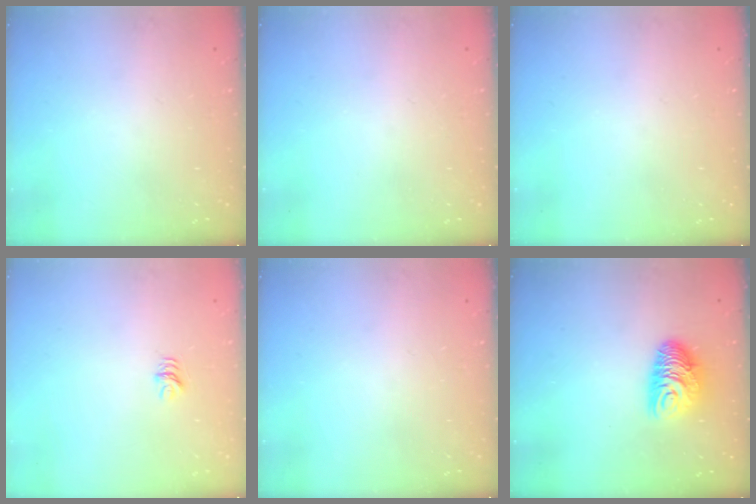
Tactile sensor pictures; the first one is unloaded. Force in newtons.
{"total": 0.0}
{"total": 0.0}
{"total": 3.9, "press": 3.9, "slide": 0.3}
{"total": 0.0}
{"total": 9.9, "press": 9.9, "slide": 0.4}